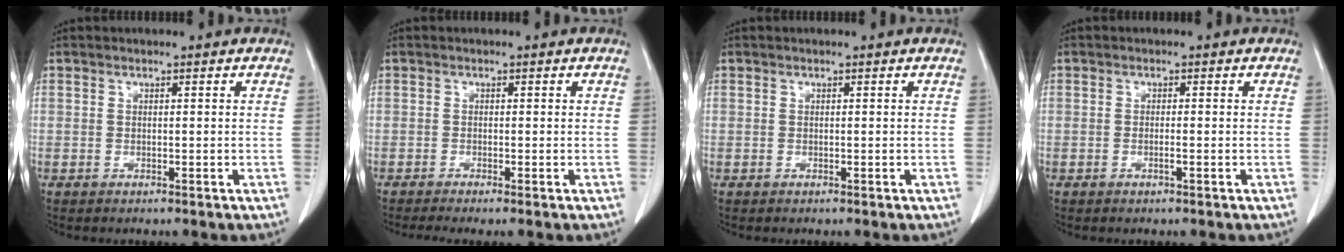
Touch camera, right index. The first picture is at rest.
{"total": 2.1, "force": [-1.5, 0.1, 1.5], "torque": [-0.026, -0.004, -0.027]}
{"total": 0.0}
{"total": 1.0, "force": [-0.4, -0.1, 0.9], "torque": [-0.016, 0.002, -0.005]}